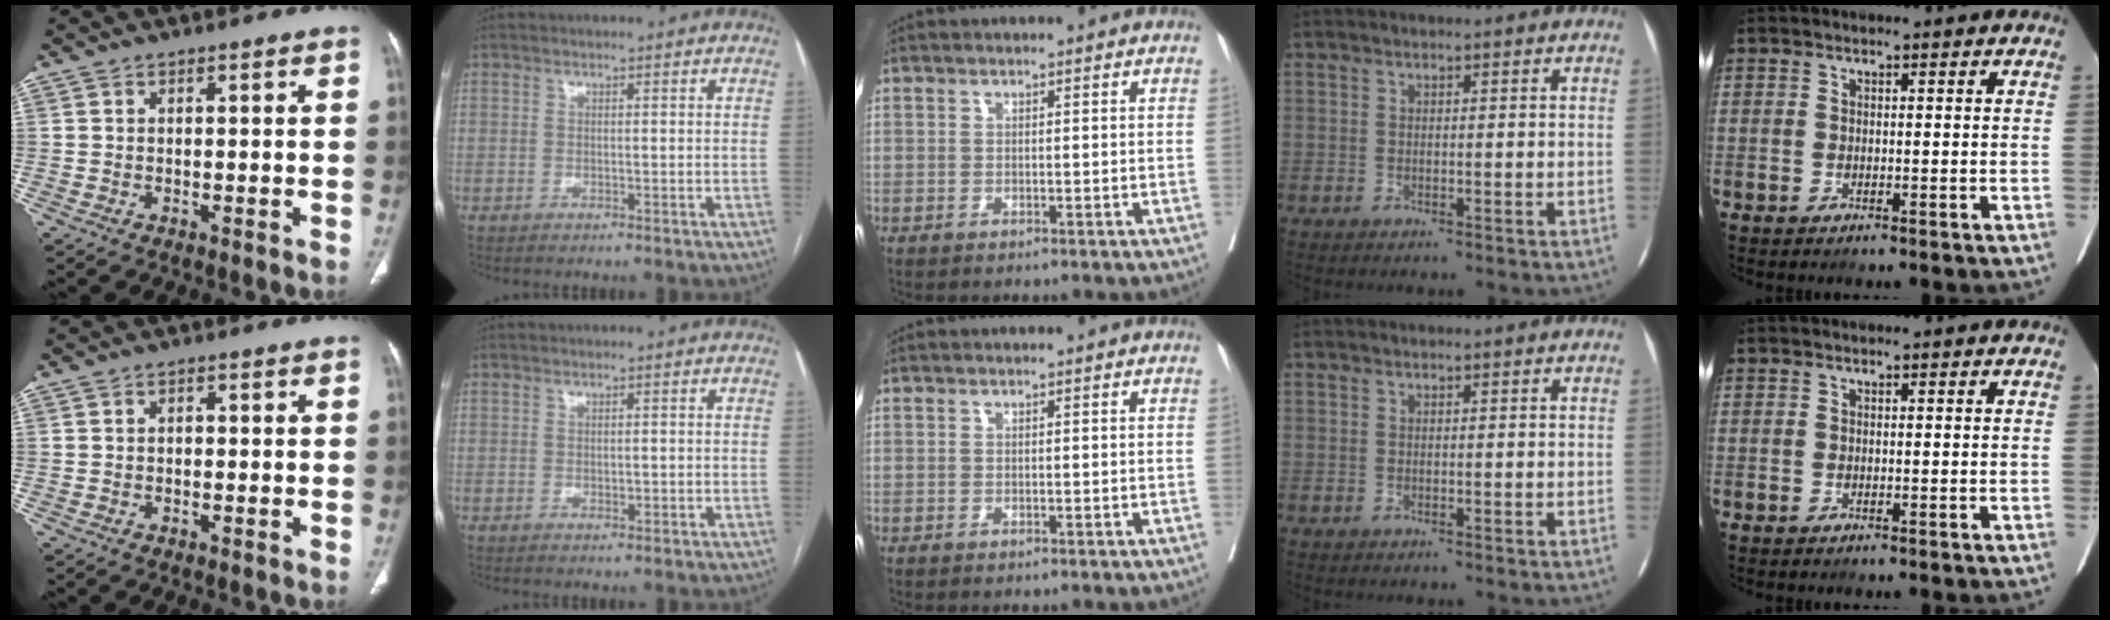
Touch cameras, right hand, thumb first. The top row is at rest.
{"thumb": {"total": 0.9, "force": [0.0, 0.7, 0.6], "torque": [-0.005, 0.007, -0.003]}, "index": {"total": 1.3, "force": [-0.2, 0.6, 1.1], "torque": [-0.018, -0.002, 0.000]}}